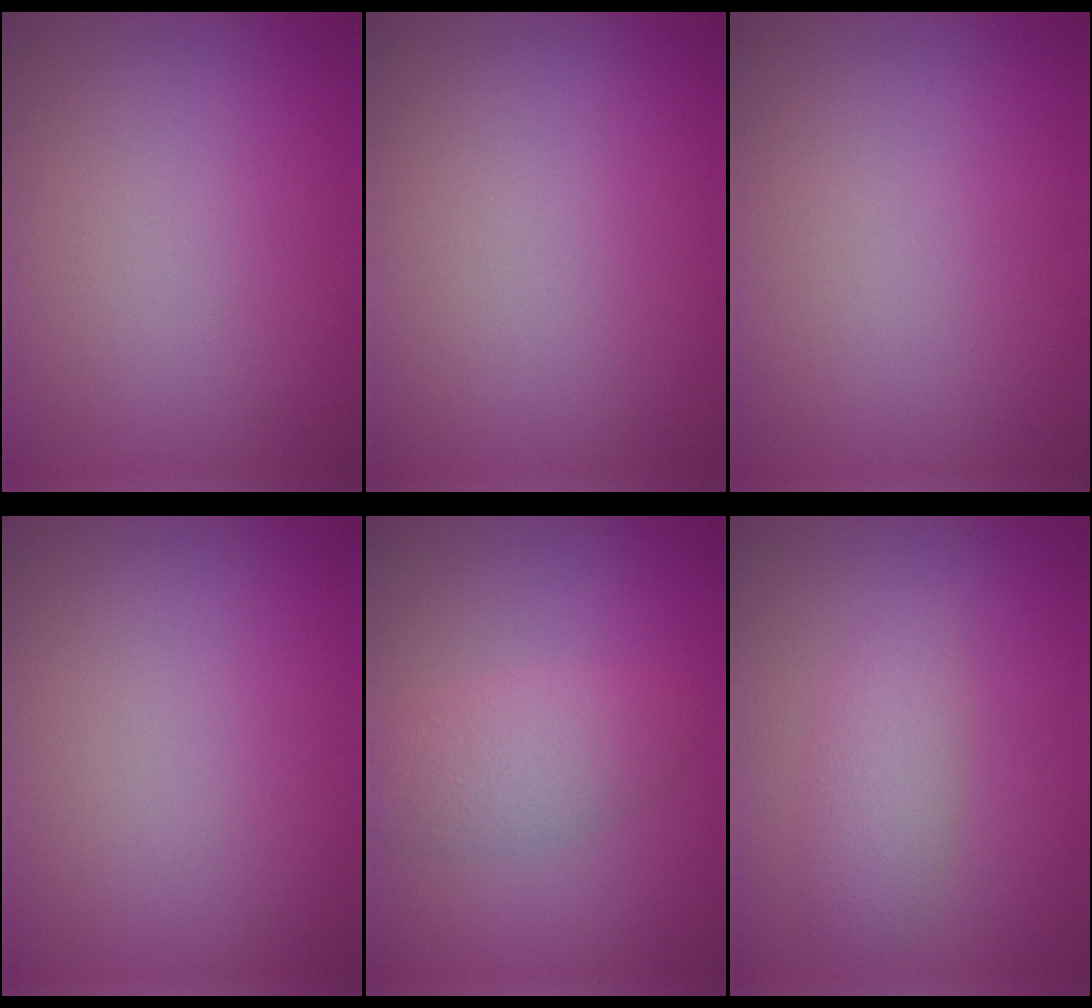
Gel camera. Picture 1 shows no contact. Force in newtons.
{"total": 0.0}
{"total": 0.0}
{"total": 0.0}
{"total": 3.2, "press": 3.2, "slide": 0.1}
{"total": 2.6, "press": 2.6, "slide": 0.1}